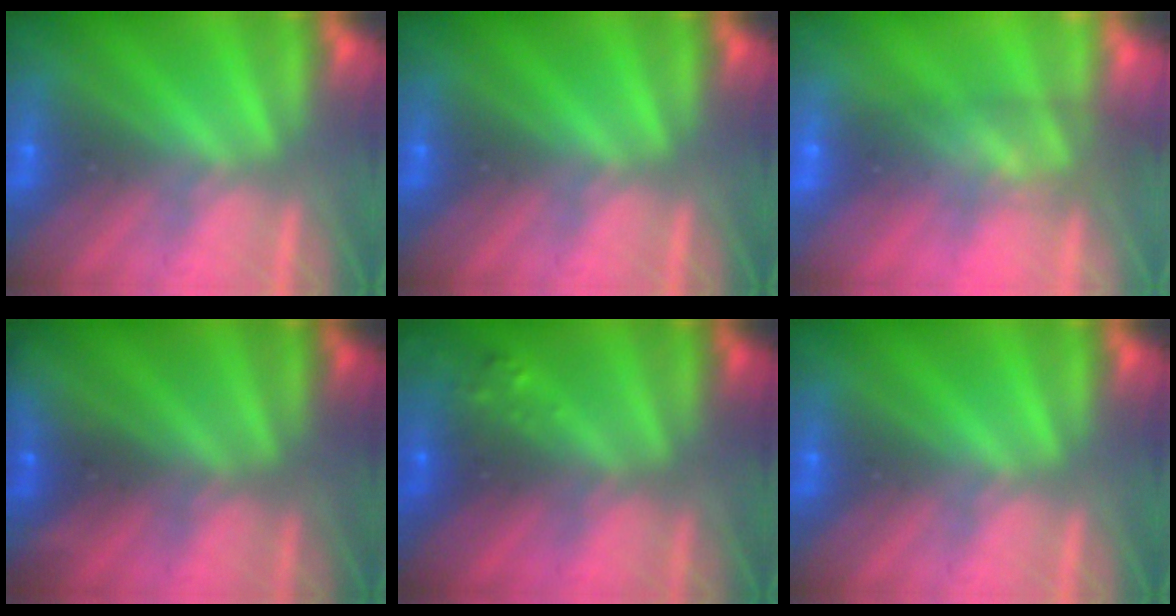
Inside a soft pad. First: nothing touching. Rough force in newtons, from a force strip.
{"total": 0.0}
{"total": 7.3}
{"total": 2.4}
{"total": 7.7}
{"total": 0.0}